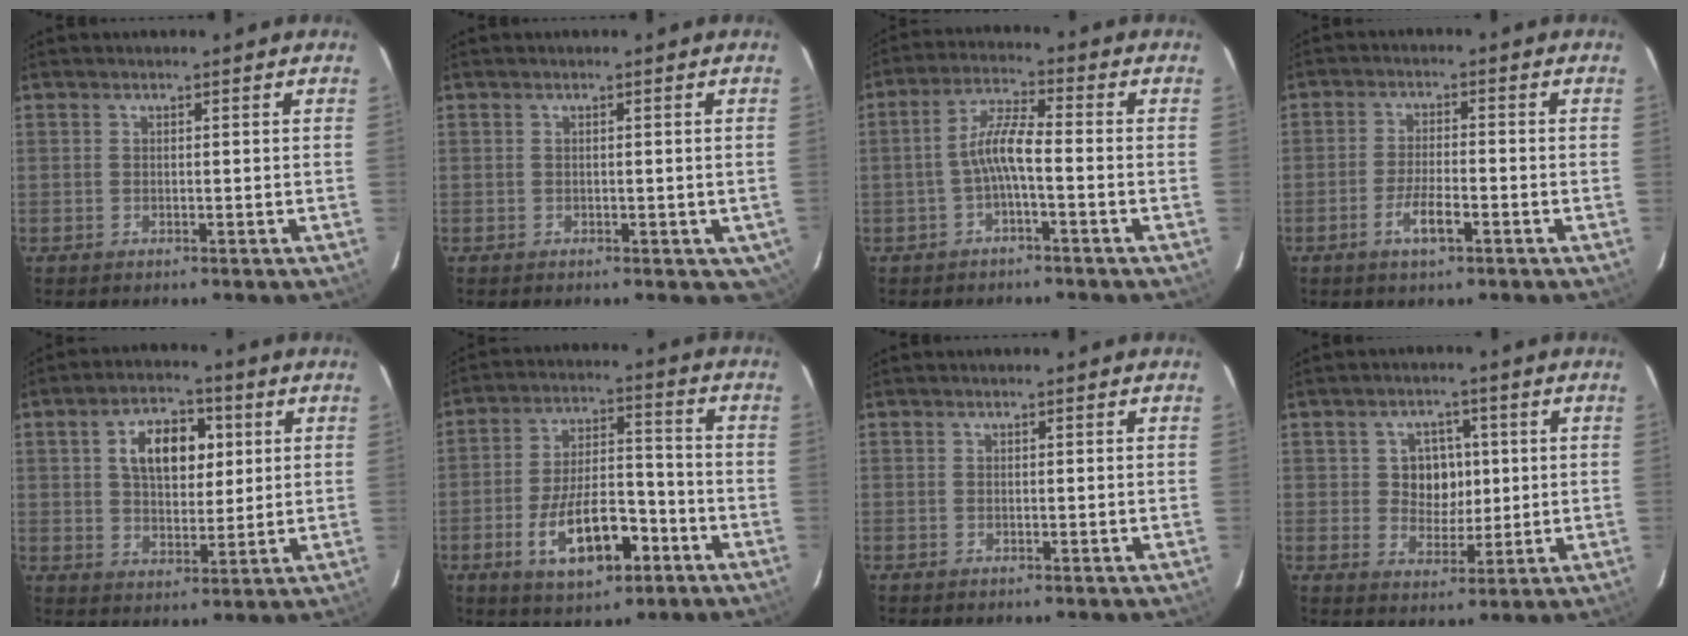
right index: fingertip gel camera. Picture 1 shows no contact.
{"total": 2.4, "force": [-0.5, 2.0, 1.4], "torque": [-0.005, 0.004, 0.001]}
{"total": 5.5, "force": [-1.9, 0.7, 5.1], "torque": [-0.112, 0.015, -0.035]}
{"total": 5.4, "force": [-2.9, 1.3, 4.4], "torque": [-0.093, -0.004, -0.052]}
{"total": 10.4, "force": [2.9, 6.2, 7.9], "torque": [-0.132, 0.026, 0.053]}
{"total": 13.9, "force": [-6.3, 6.0, 10.8], "torque": [-0.204, 0.007, -0.092]}
{"total": 0.0}
{"total": 6.3, "force": [0.7, 5.6, 2.8], "torque": [-0.051, 0.012, 0.018]}